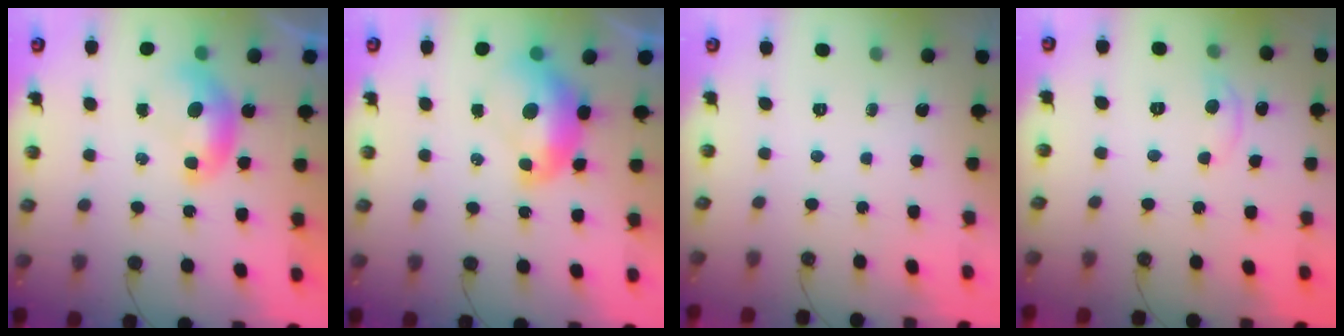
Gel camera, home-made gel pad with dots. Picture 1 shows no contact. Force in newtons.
{"total": 2.6, "press": 2.5, "slide": 0.7}
{"total": 0.0}
{"total": 0.6, "press": 0.1, "slide": 0.6}